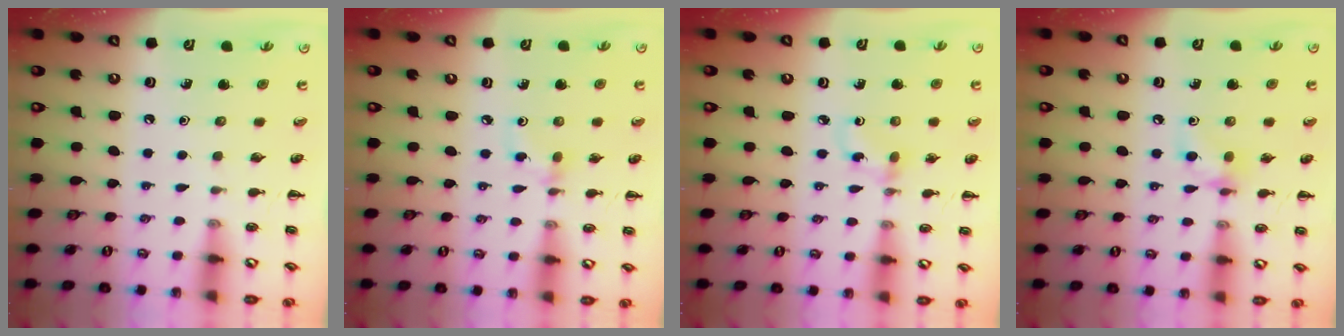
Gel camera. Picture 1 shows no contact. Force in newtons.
{"total": 3.0, "press": 2.8, "slide": 0.9}
{"total": 2.9, "press": 2.7, "slide": 1.2}
{"total": 6.5, "press": 6.5, "slide": 0.6}